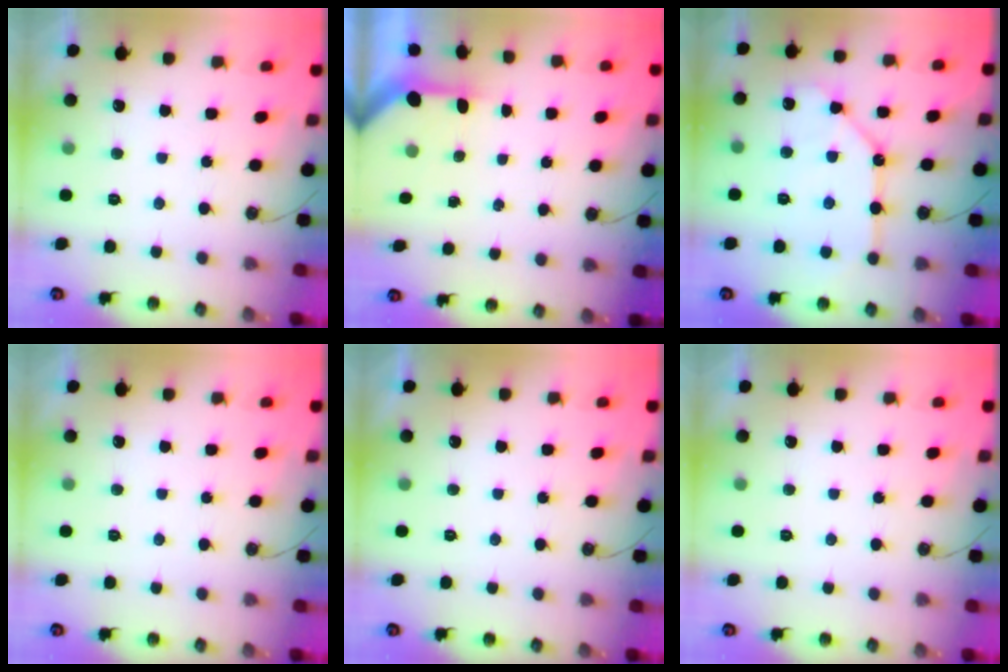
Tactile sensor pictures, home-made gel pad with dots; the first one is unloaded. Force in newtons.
{"total": 3.0, "press": 3.0, "slide": 0.3}
{"total": 10.7, "press": 10.6, "slide": 0.9}
{"total": 0.0}
{"total": 0.0}
{"total": 0.0}